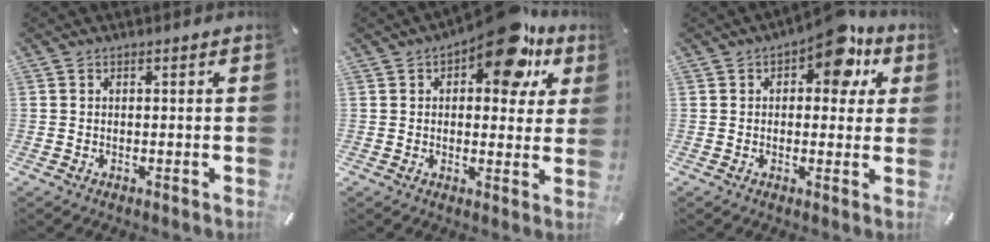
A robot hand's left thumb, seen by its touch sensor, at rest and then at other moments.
{"total": 15.2, "force": [8.8, 7.0, 10.2], "torque": [-0.128, -0.049, 0.145]}
{"total": 10.8, "force": [5.7, 5.7, 7.3], "torque": [-0.083, -0.030, 0.093]}